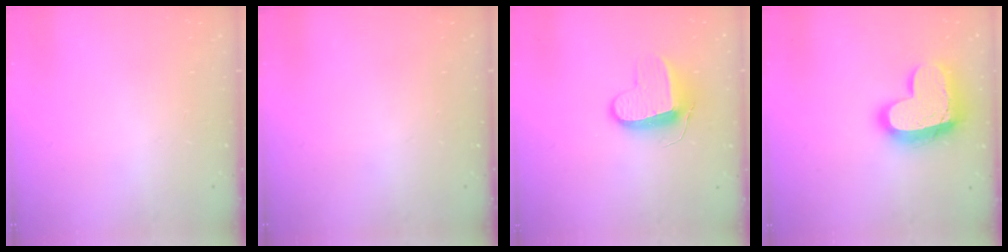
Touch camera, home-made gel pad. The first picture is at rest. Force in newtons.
{"total": 0.0}
{"total": 9.9, "press": 9.9, "slide": 0.2}
{"total": 18.4, "press": 18.3, "slide": 1.7}